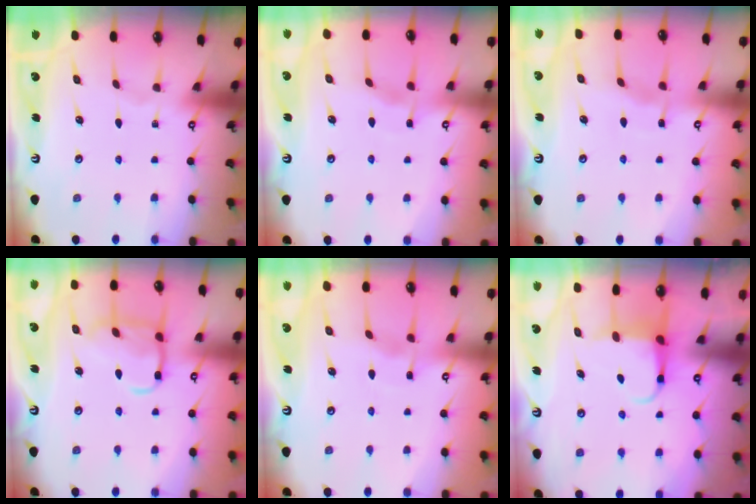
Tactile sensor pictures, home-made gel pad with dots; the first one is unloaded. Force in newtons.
{"total": 2.7, "press": 2.7, "slide": 0.3}
{"total": 4.1, "press": 4.1, "slide": 0.5}
{"total": 12.2, "press": 12.2, "slide": 0.9}
{"total": 2.9, "press": 2.8, "slide": 0.4}
{"total": 4.4, "press": 4.4, "slide": 0.2}